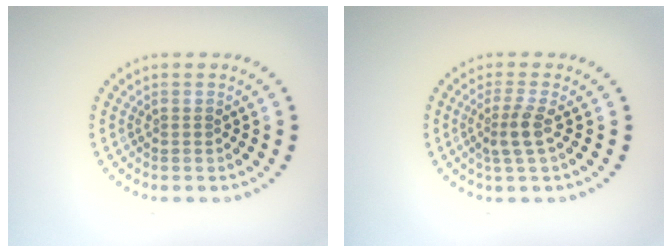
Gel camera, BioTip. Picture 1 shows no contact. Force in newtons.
{"total": 2.2, "press": 1.8, "slide": 1.3}